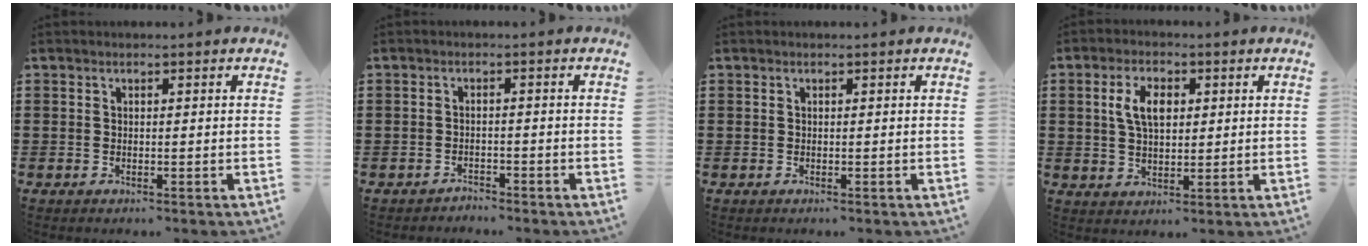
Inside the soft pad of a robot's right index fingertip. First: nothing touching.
{"total": 1.6, "force": [-1.6, 0.1, -0.2], "torque": [-0.001, 0.004, -0.036]}
{"total": 0.0}
{"total": 5.7, "force": [1.4, 3.2, 4.5], "torque": [-0.099, 0.015, 0.022]}